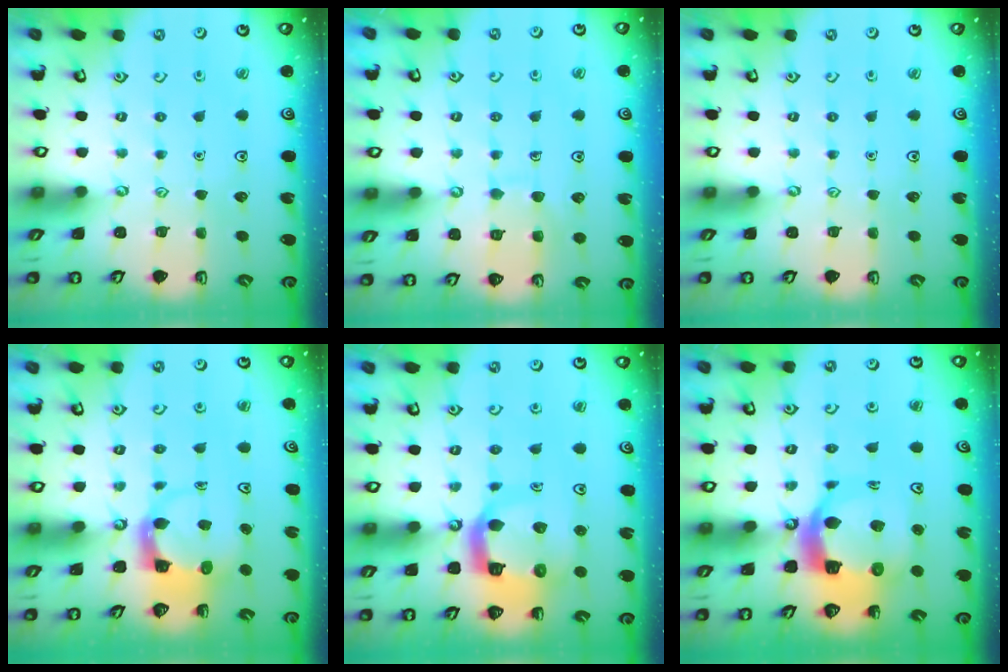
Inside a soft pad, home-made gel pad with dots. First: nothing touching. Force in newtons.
{"total": 7.8, "press": 7.7, "slide": 0.6}
{"total": 0.0}
{"total": 3.6, "press": 3.6, "slide": 0.6}
{"total": 10.6, "press": 10.5, "slide": 1.3}
{"total": 12.6, "press": 12.5, "slide": 1.5}